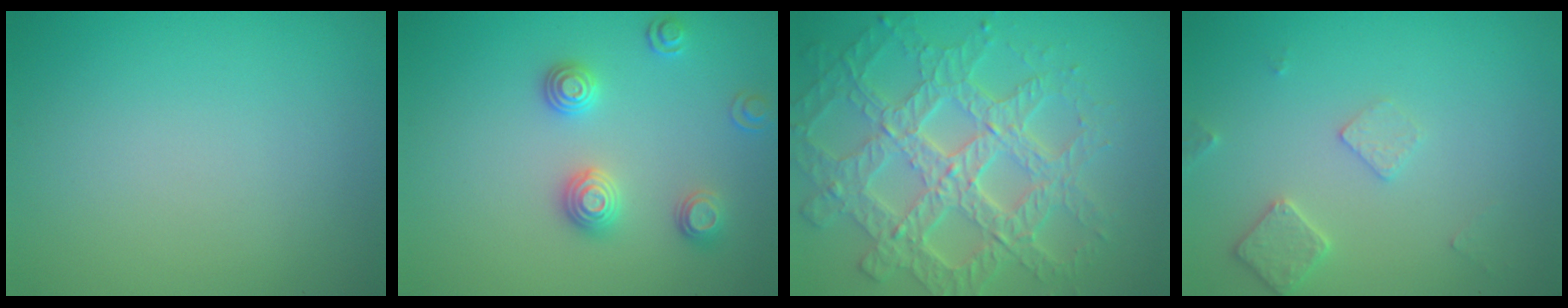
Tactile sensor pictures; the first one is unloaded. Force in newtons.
{"total": 2.7, "press": 2.6, "slide": 0.9}
{"total": 6.4, "press": 5.8, "slide": 2.8}
{"total": 2.1, "press": 2.1, "slide": 0.3}